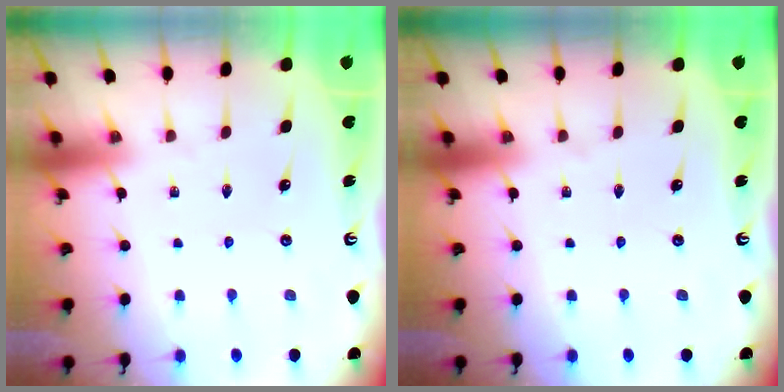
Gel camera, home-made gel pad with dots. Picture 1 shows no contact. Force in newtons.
{"total": 0.0}